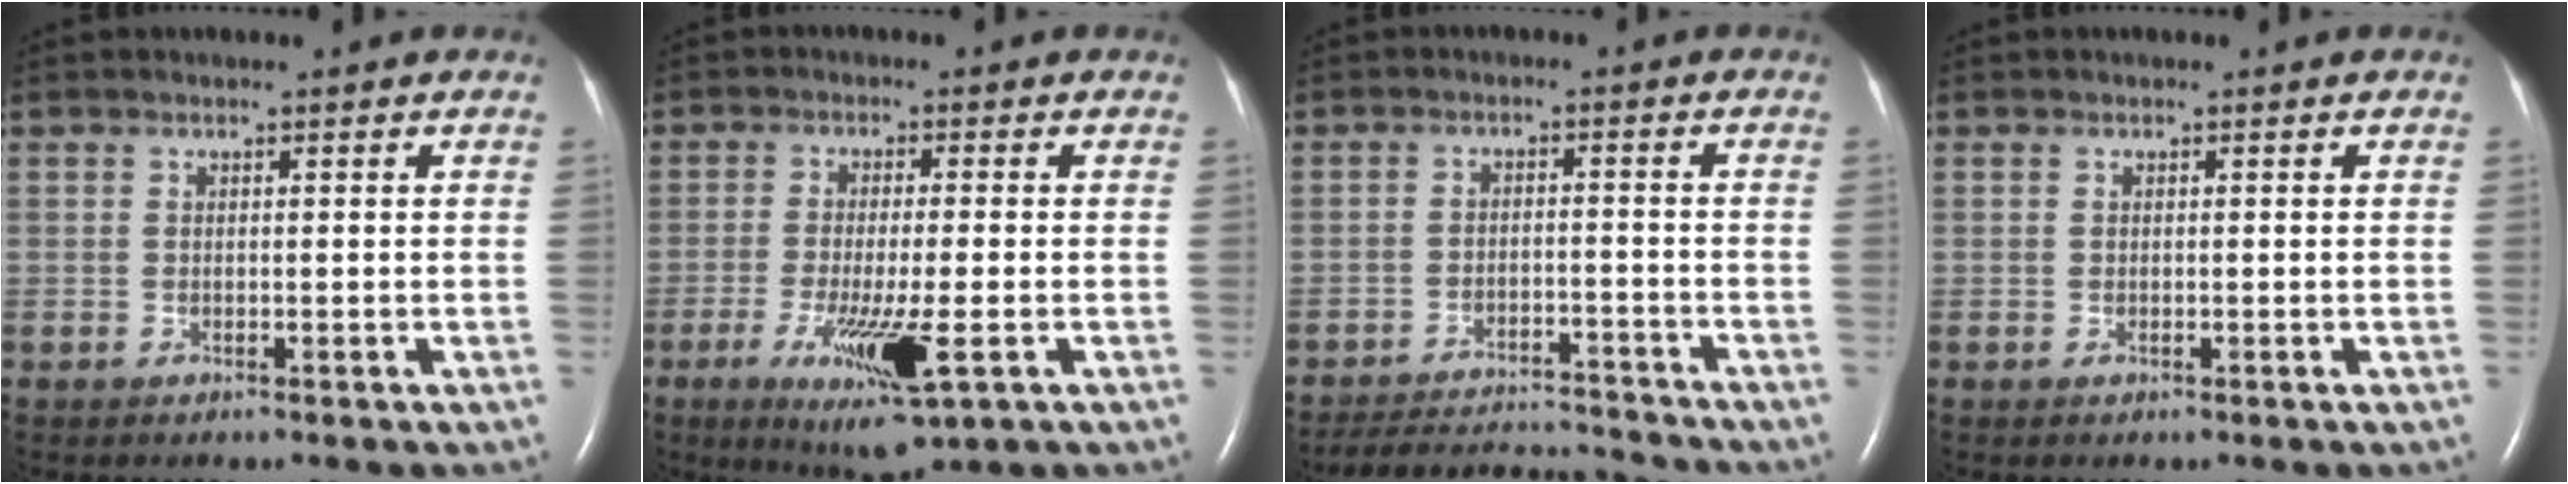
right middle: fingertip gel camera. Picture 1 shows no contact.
{"total": 9.7, "force": [-3.8, 1.3, 8.9], "torque": [-0.161, -0.027, -0.057]}
{"total": 10.0, "force": [-10.0, 0.4, 0.9], "torque": [-0.018, 0.002, -0.154]}
{"total": 0.0}